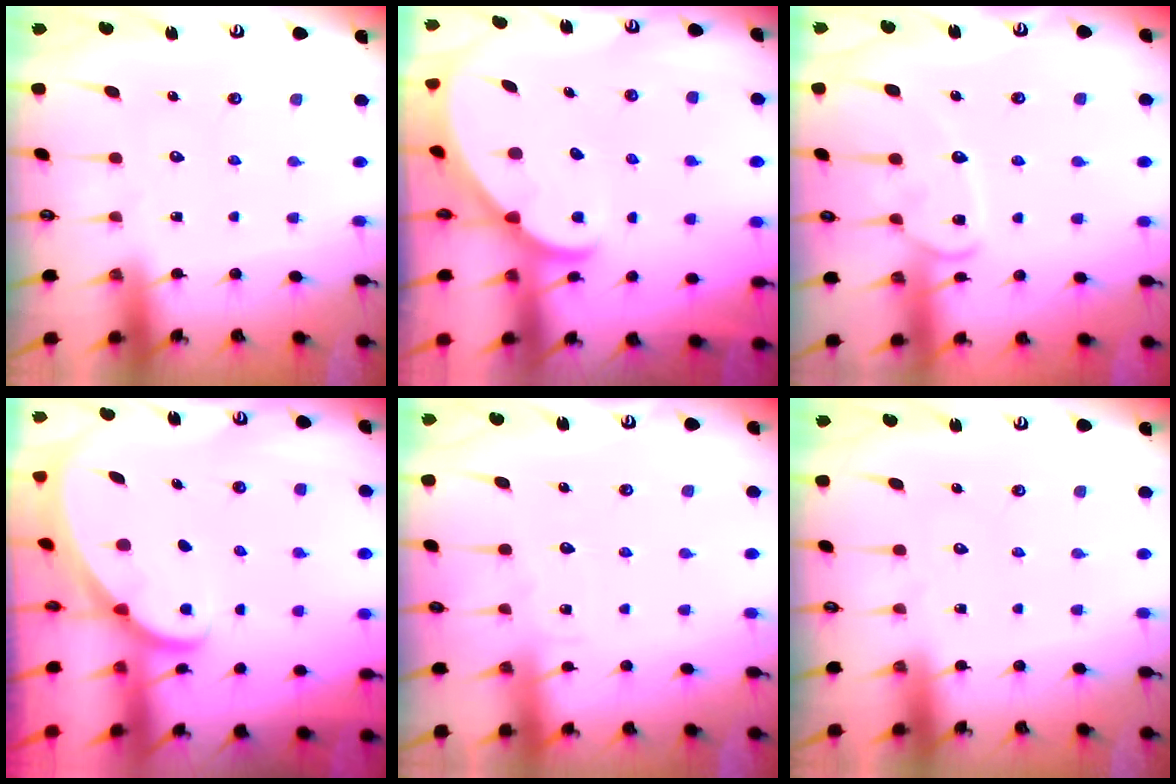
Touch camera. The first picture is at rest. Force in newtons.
{"total": 2.6, "press": 2.6, "slide": 0.4}
{"total": 11.7, "press": 11.6, "slide": 0.9}
{"total": 1.8, "press": 1.8, "slide": 0.1}
{"total": 4.3, "press": 4.3, "slide": 0.4}
{"total": 0.0}